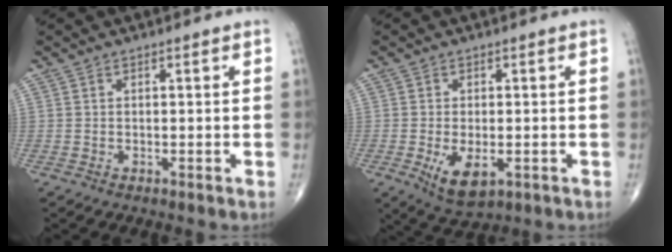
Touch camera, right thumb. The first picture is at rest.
{"total": 6.5, "force": [-1.9, 3.2, 5.3], "torque": [-0.091, -0.012, -0.023]}